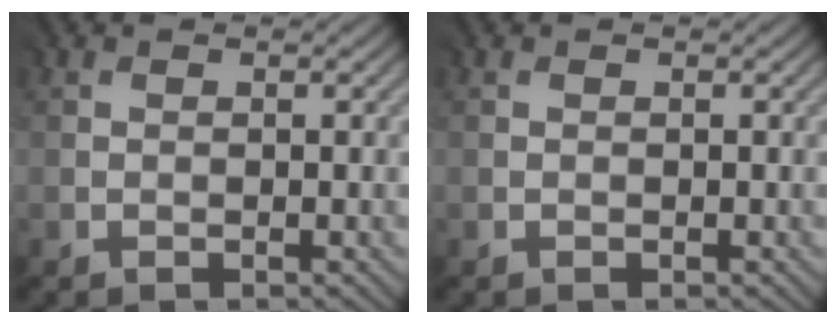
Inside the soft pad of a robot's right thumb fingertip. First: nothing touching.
{"total": 0.0}